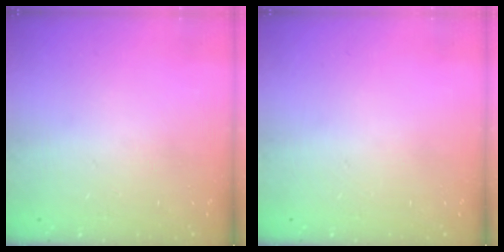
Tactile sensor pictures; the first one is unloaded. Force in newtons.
{"total": 0.0}